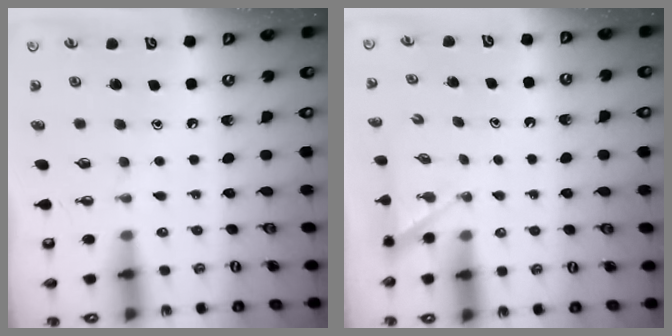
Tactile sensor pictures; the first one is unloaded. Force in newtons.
{"total": 1.2, "press": 1.2, "slide": 0.1}